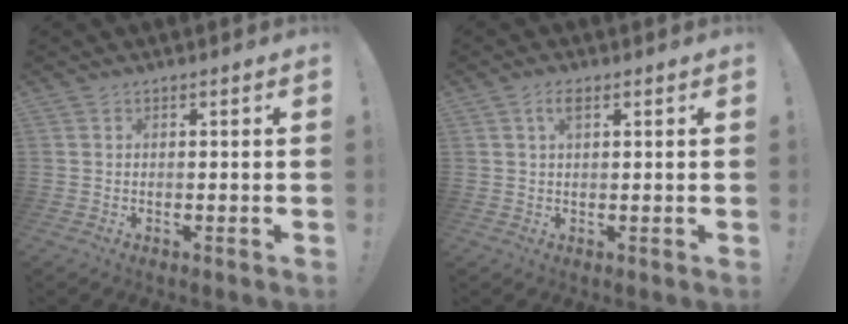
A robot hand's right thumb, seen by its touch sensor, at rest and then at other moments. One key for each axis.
{"total": 3.0, "fx": 1.3, "fy": 1.3, "fz": 2.4, "tx": -0.047, "ty": 0.005, "tz": 0.020}